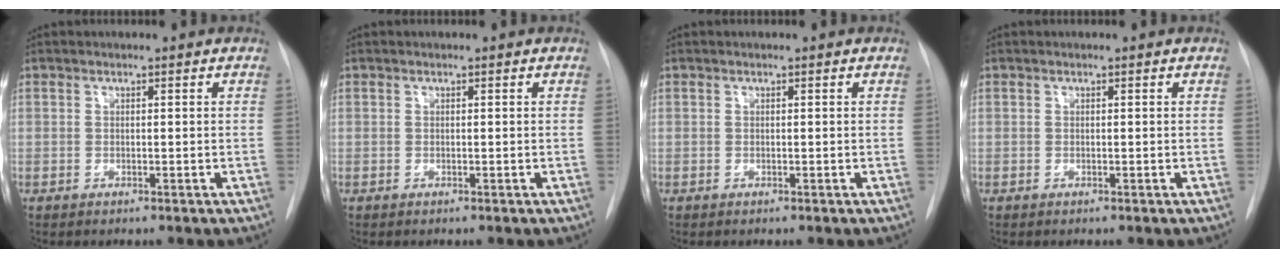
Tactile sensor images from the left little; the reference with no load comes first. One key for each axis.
{"total": 0.0}
{"total": 0.0}
{"total": 0.0}